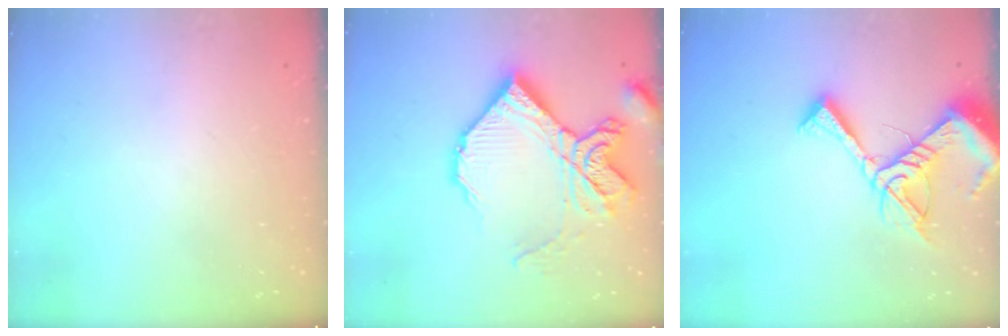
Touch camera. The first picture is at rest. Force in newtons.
{"total": 19.4, "press": 19.3, "slide": 2.0}
{"total": 12.8, "press": 12.7, "slide": 1.5}